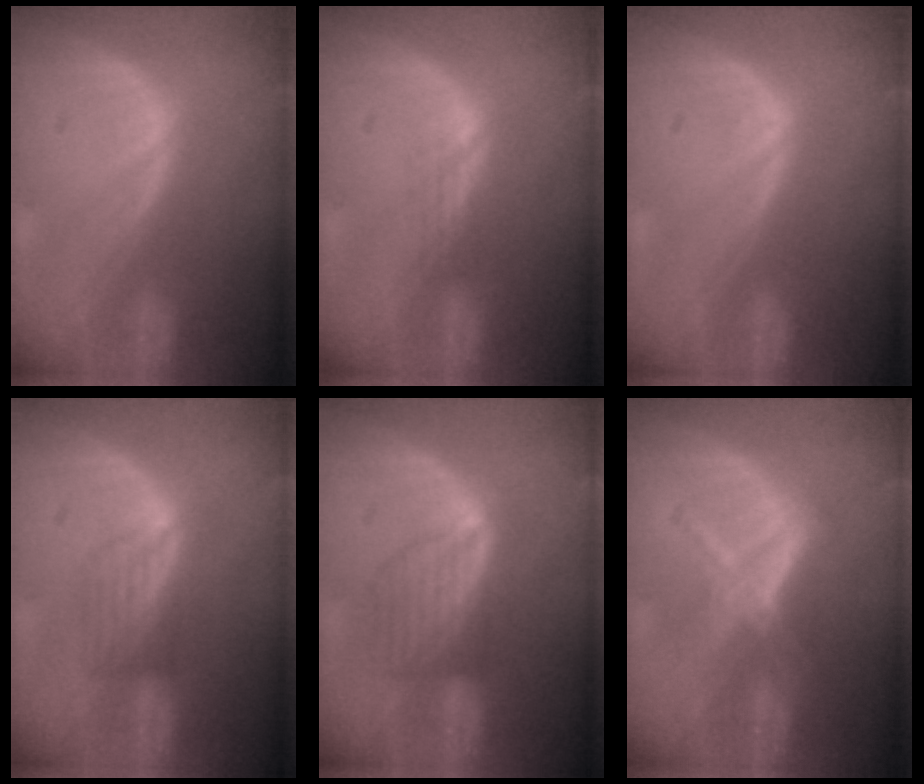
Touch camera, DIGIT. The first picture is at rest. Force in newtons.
{"total": 1.8, "press": 1.3, "slide": 1.2}
{"total": 0.5, "press": 0.2, "slide": 0.5}
{"total": 3.7, "press": 3.5, "slide": 1.3}
{"total": 5.9, "press": 5.7, "slide": 1.3}
{"total": 5.4, "press": 5.2, "slide": 1.3}